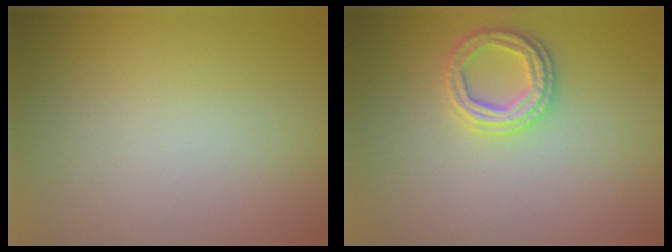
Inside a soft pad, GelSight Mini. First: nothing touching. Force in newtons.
{"total": 2.7, "press": 2.7, "slide": 0.5}